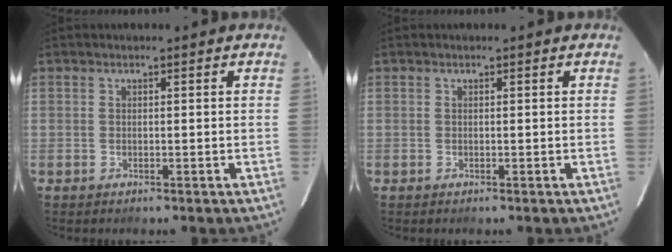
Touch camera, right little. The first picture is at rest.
{"total": 0.0}